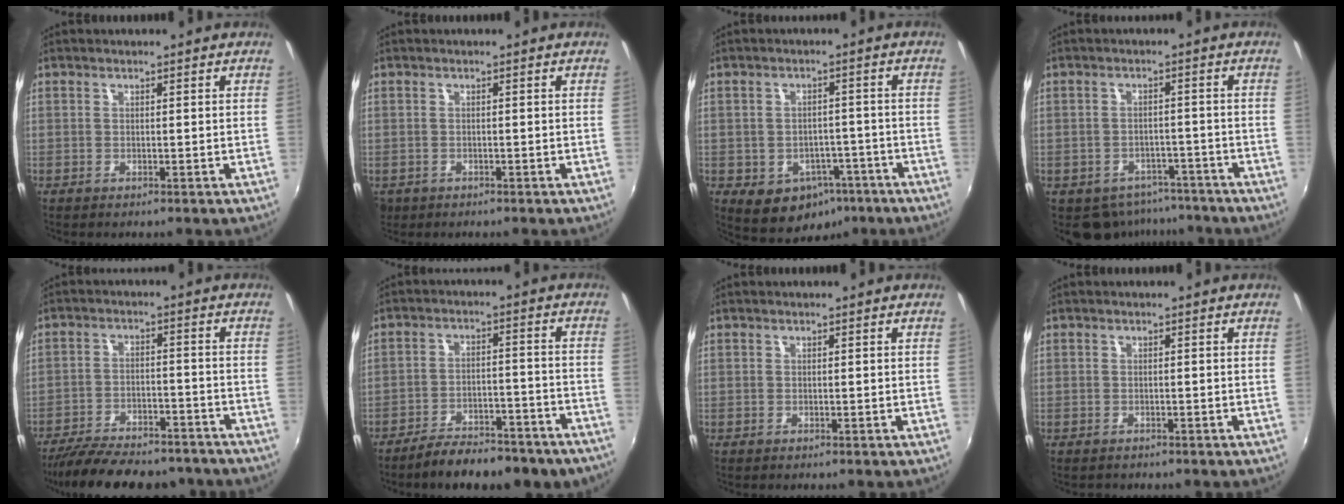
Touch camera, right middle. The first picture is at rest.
{"total": 2.8, "force": [-1.1, 2.3, 1.1], "torque": [-0.027, -0.007, -0.014]}
{"total": 10.2, "force": [-5.1, 7.7, 4.2], "torque": [-0.083, 0.011, -0.046]}
{"total": 6.4, "force": [-5.0, 3.8, 1.2], "torque": [-0.036, -0.003, -0.063]}
{"total": 19.7, "force": [-16.7, 6.2, 8.5], "torque": [-0.173, -0.016, -0.233]}
{"total": 14.6, "force": [-12.1, 4.4, 6.9], "torque": [-0.125, -0.001, -0.162]}
{"total": 0.0}
{"total": 1.1, "force": [-0.7, 0.7, -0.1], "torque": [-0.002, -0.001, -0.012]}